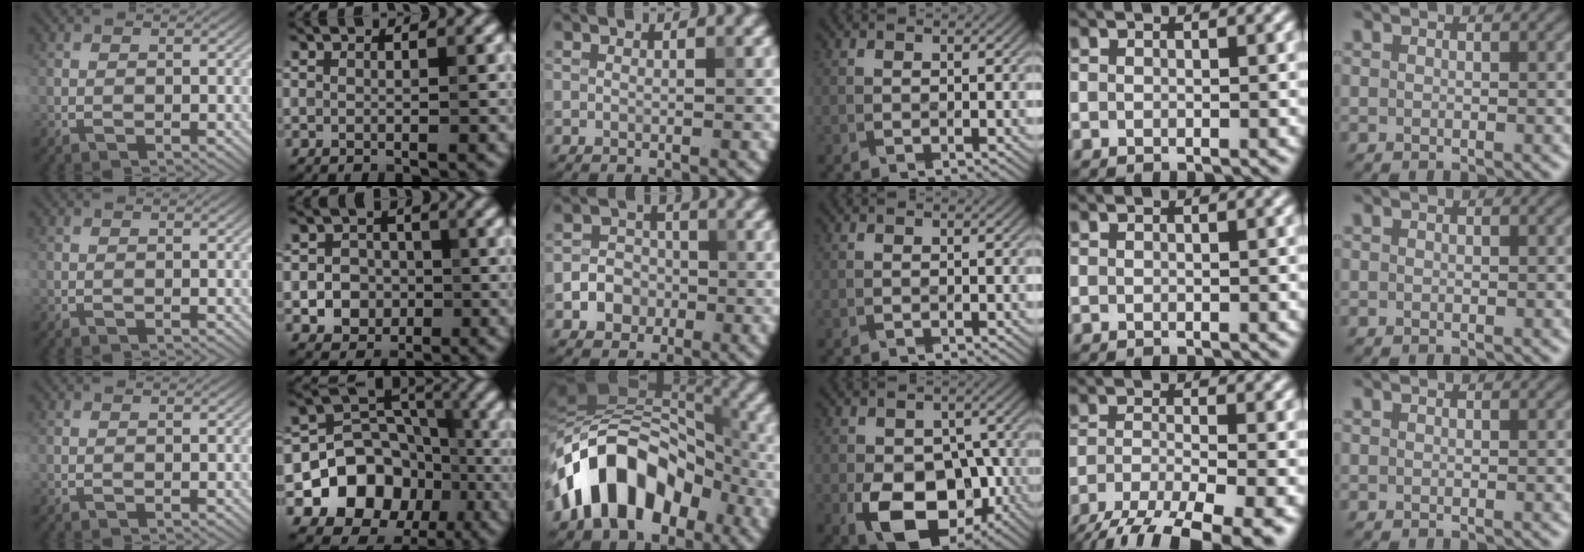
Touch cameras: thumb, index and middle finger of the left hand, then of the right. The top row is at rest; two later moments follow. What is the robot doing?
{"motion": "fold", "object": "origami paper"}